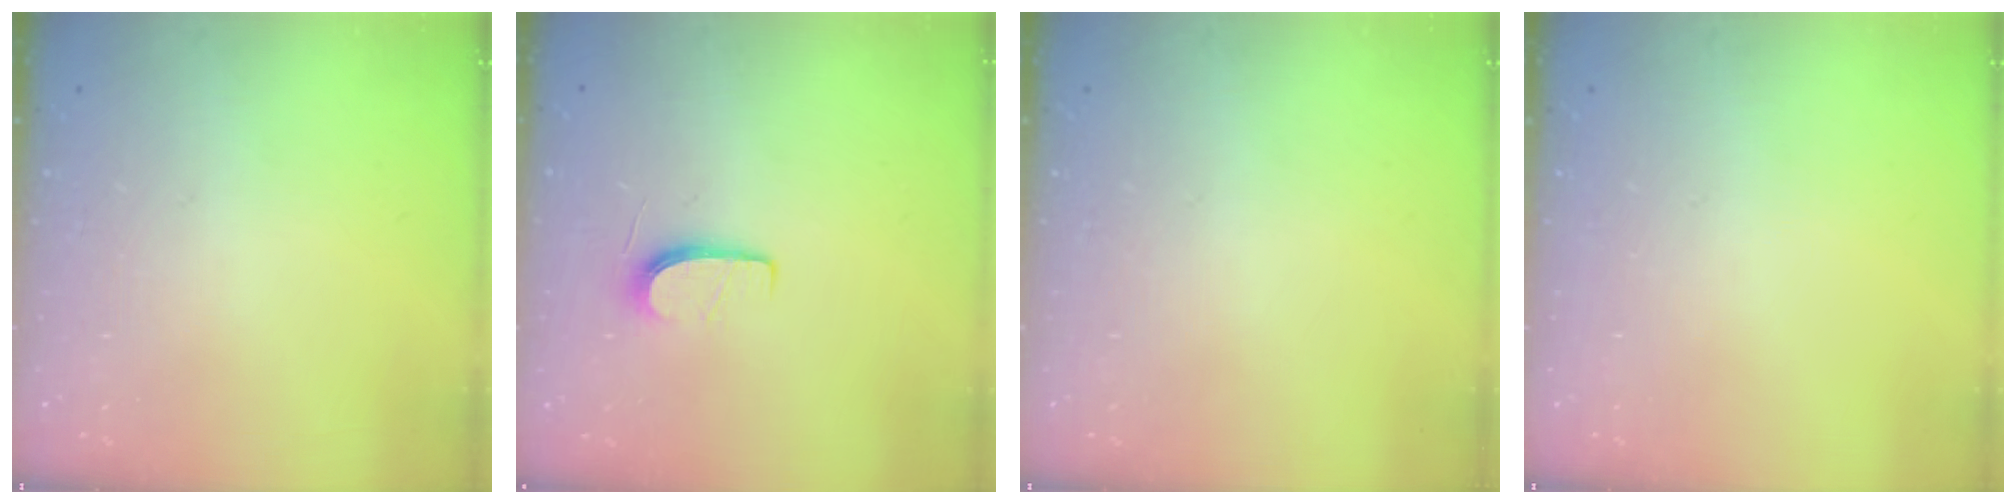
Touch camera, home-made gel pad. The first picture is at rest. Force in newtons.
{"total": 5.6, "press": 5.6, "slide": 0.7}
{"total": 0.0}
{"total": 0.0}